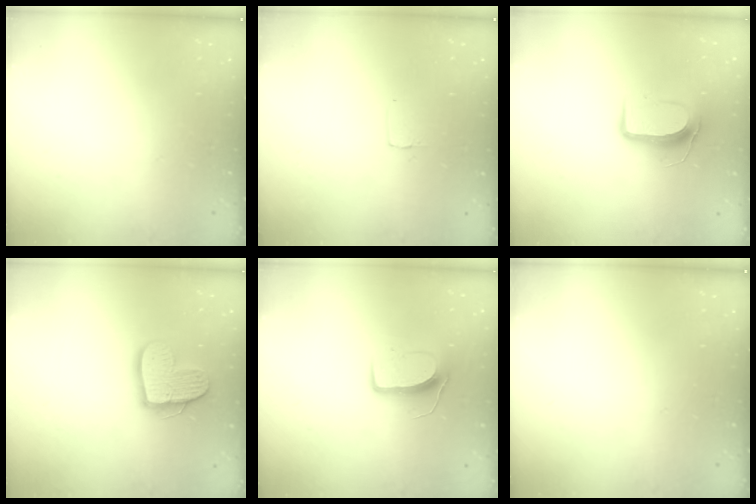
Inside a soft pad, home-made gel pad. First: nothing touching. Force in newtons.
{"total": 2.6, "press": 2.6, "slide": 0.2}
{"total": 9.0, "press": 9.0, "slide": 0.8}
{"total": 13.4, "press": 13.4, "slide": 0.8}
{"total": 9.3, "press": 9.3, "slide": 0.5}
{"total": 0.0}